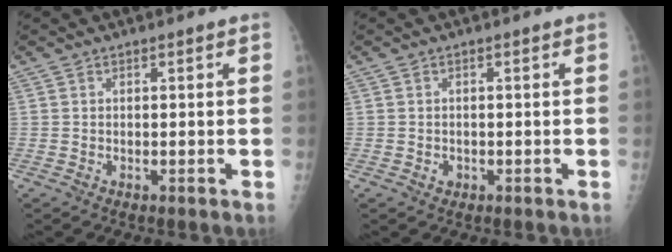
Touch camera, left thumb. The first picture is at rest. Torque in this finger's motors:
{"motor_torque": [-0.20, 0.21, -0.04, -0.08, 0.00]}